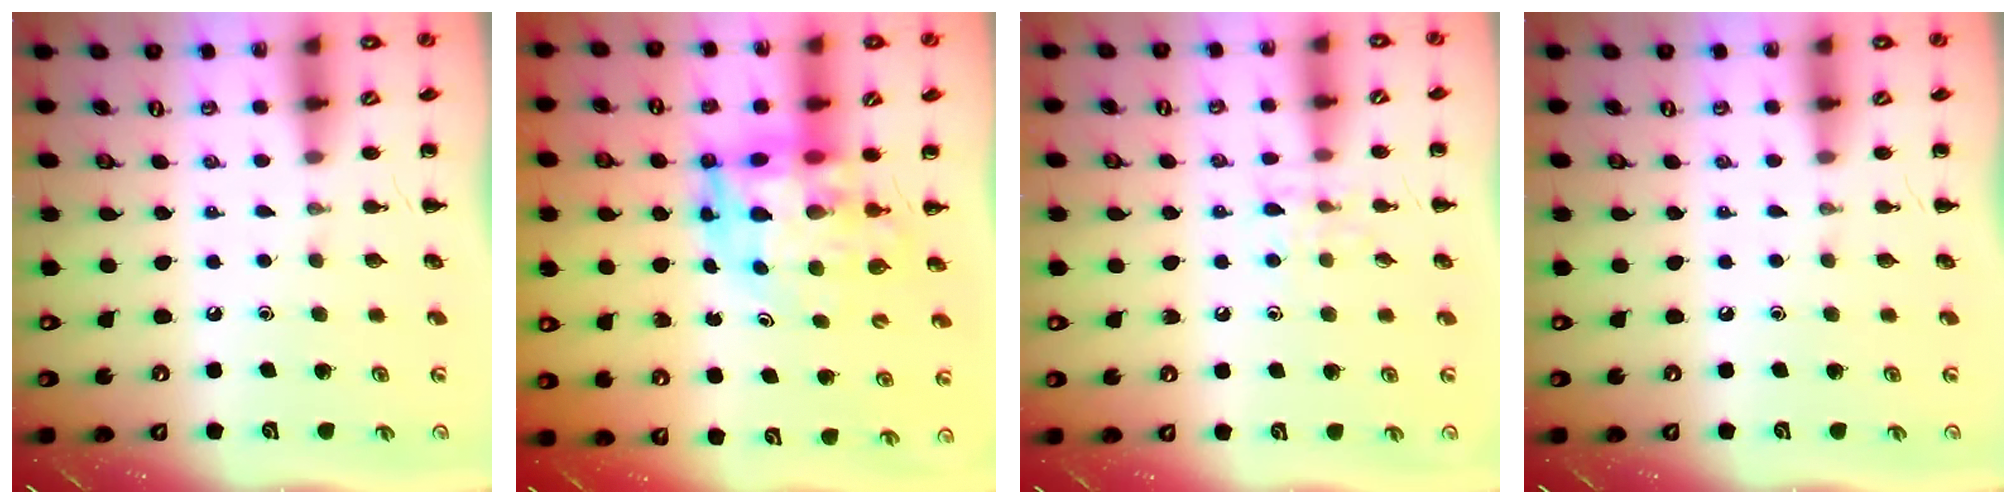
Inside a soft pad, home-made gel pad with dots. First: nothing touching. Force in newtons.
{"total": 9.7, "press": 9.2, "slide": 3.0}
{"total": 6.6, "press": 6.5, "slide": 1.0}
{"total": 0.0}